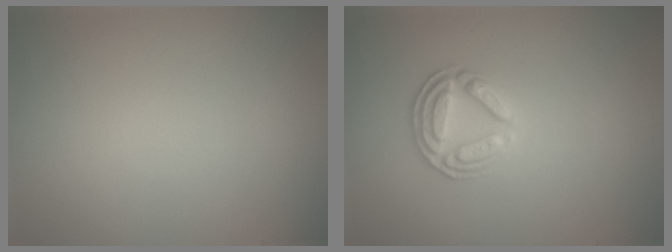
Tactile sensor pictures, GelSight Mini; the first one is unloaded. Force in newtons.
{"total": 2.9, "press": 2.5, "slide": 1.6}